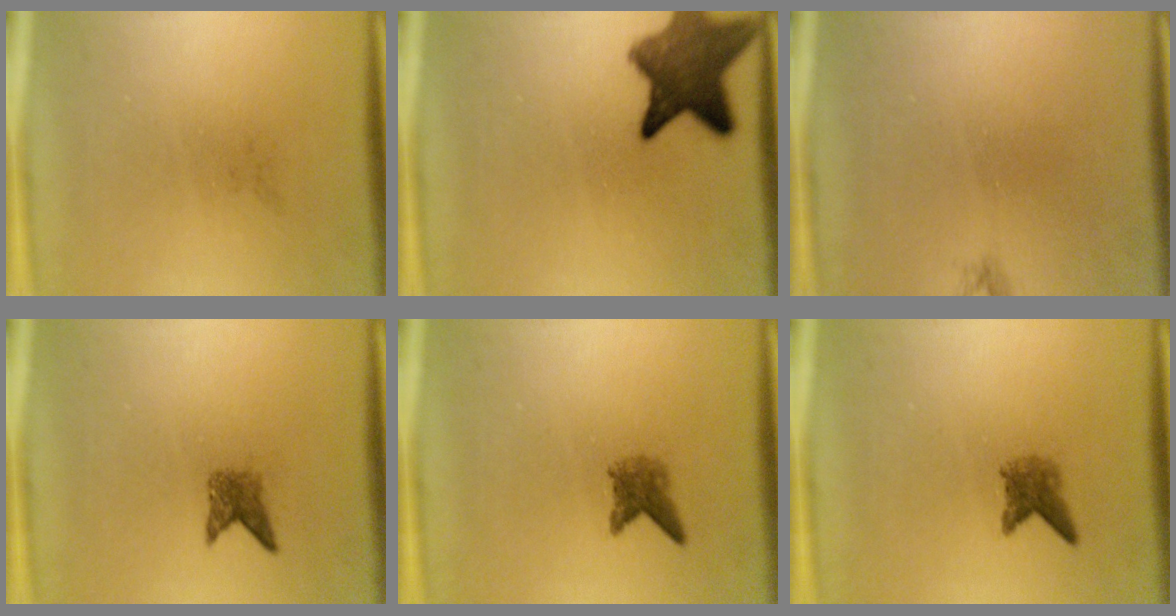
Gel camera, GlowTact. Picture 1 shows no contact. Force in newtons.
{"total": 9.6}
{"total": 0.6}
{"total": 2.1}
{"total": 2.3}
{"total": 2.3}